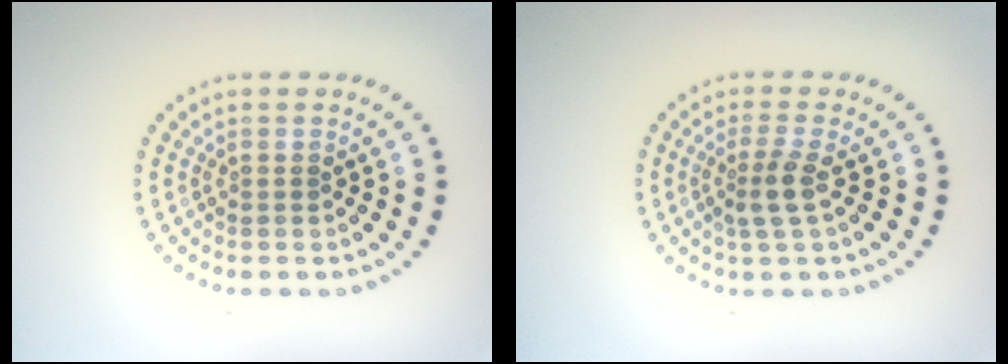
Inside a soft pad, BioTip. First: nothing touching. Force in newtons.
{"total": 2.2, "press": 1.8, "slide": 1.3}